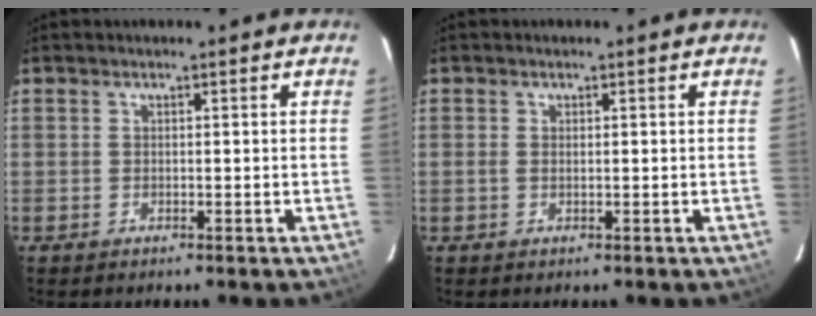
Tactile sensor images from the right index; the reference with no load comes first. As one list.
[{"total": 0.7, "force": [0.1, 0.3, 0.6], "torque": [-0.015, 0.000, 0.001]}]